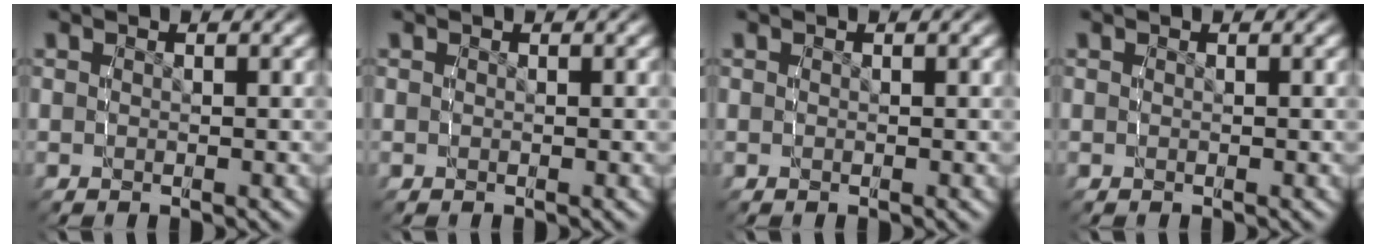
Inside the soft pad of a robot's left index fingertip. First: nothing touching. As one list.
[{"total": 0.0}, {"total": 0.0}, {"total": 0.0}]